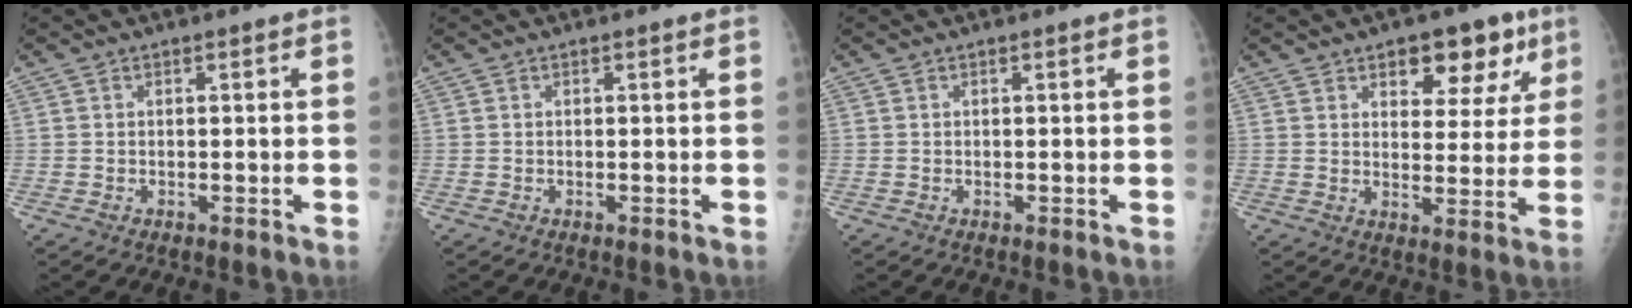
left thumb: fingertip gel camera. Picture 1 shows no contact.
{"total": 0.0}
{"total": 0.0}
{"total": 11.0, "force": [6.2, 6.1, 6.7], "torque": [-0.039, -0.024, 0.082]}